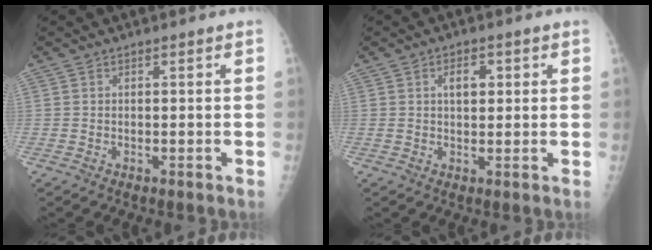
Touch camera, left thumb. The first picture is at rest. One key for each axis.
{"total": 3.4, "fx": 1.3, "fy": 1.9, "fz": 2.5, "tx": -0.028, "ty": -0.001, "tz": 0.019}